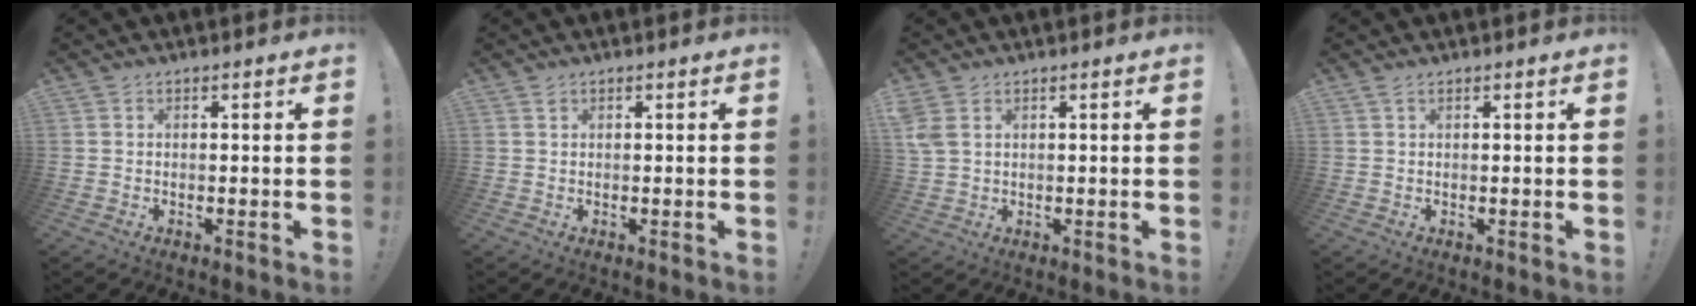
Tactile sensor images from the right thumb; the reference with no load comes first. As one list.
[{"total": 0.8, "force": [0.6, 0.4, 0.3], "torque": [0.001, -0.002, 0.010]}, {"total": 4.3, "force": [2.2, 2.6, 2.6], "torque": [-0.055, -0.007, 0.044]}, {"total": 1.0, "force": [0.7, 0.3, 0.7], "torque": [-0.009, -0.002, 0.013]}]